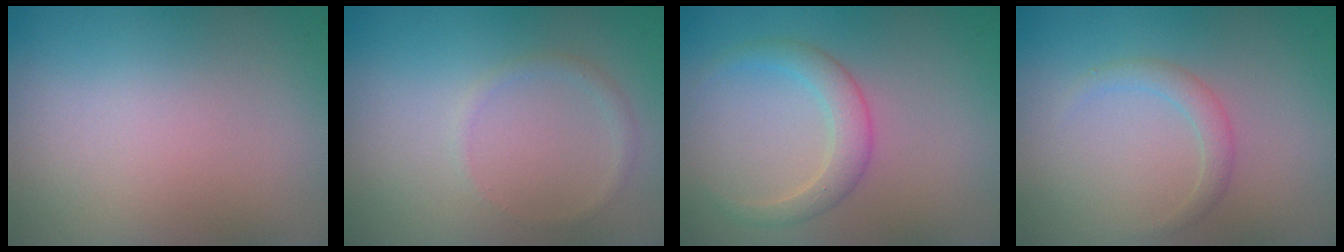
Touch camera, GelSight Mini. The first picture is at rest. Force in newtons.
{"total": 0.9, "press": 0.9, "slide": 0.1}
{"total": 2.5, "press": 2.5, "slide": 0.2}
{"total": 1.4, "press": 1.4, "slide": 0.0}